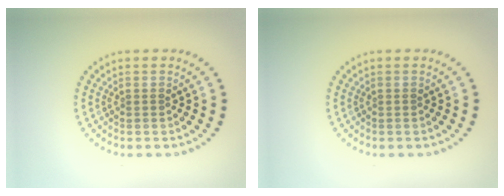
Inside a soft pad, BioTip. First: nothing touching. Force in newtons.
{"total": 0.0}